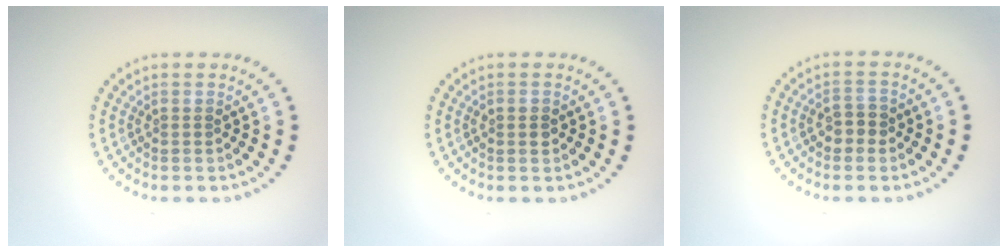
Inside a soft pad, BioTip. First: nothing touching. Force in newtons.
{"total": 1.4, "press": 1.4, "slide": 0.2}
{"total": 1.9, "press": 1.8, "slide": 0.5}